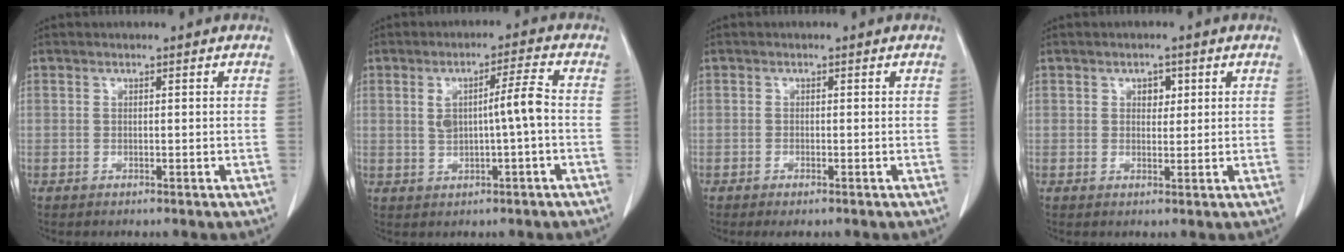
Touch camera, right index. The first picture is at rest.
{"total": 5.9, "force": [0.1, 0.3, 5.9], "torque": [-0.104, 0.011, 0.007]}
{"total": 1.2, "force": [-0.8, 0.2, 0.9], "torque": [-0.018, -0.004, -0.009]}
{"total": 2.1, "force": [0.8, 1.4, 1.3], "torque": [-0.015, 0.001, 0.010]}